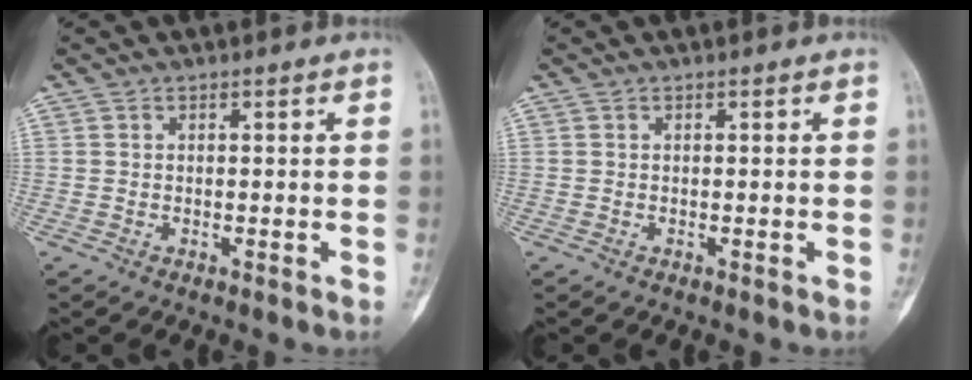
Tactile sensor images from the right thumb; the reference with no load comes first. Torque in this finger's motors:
{"motor_torque": [0.11, 0.01, 0.13, 0.06, 0.03]}